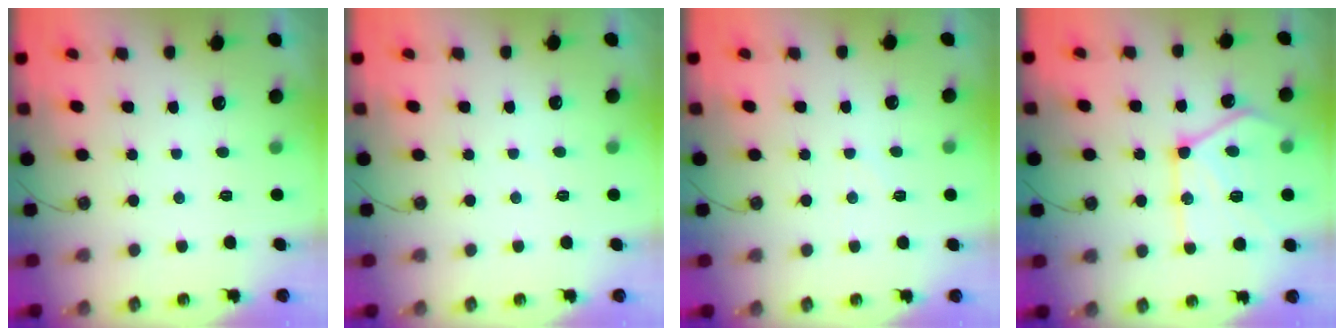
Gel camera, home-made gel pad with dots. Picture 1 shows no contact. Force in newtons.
{"total": 1.8, "press": 1.7, "slide": 0.3}
{"total": 5.5, "press": 5.4, "slide": 0.7}
{"total": 19.0, "press": 19.0, "slide": 1.4}